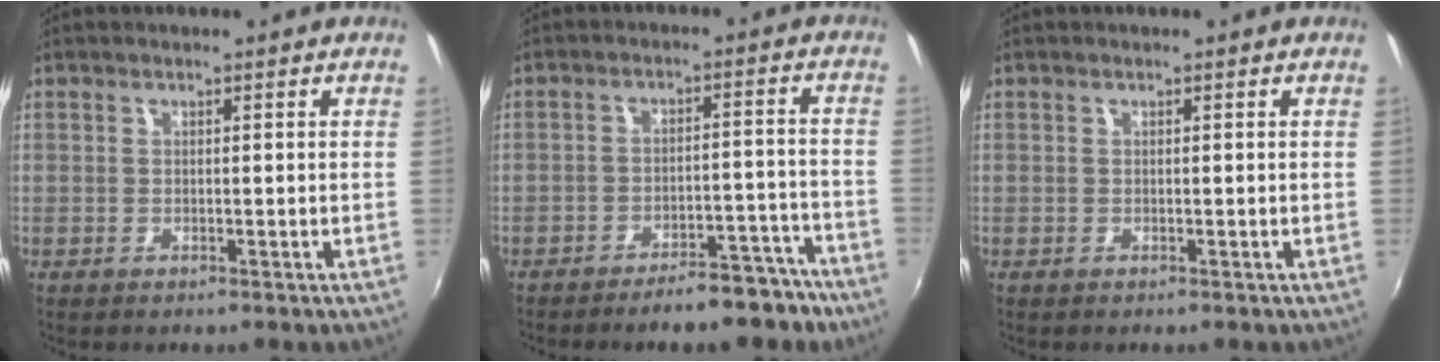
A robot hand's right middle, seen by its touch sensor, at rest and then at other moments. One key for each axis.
{"total": 10.2, "fx": -8.6, "fy": 3.2, "fz": 4.5, "tx": -0.065, "ty": 0.026, "tz": -0.098}
{"total": 0.0}